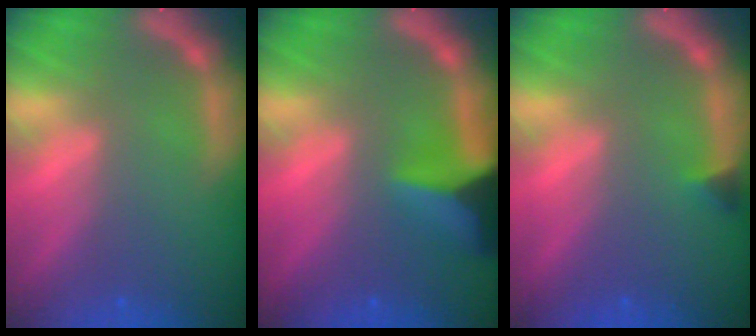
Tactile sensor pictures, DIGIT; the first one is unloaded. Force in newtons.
{"total": 7.0}
{"total": 0.9}